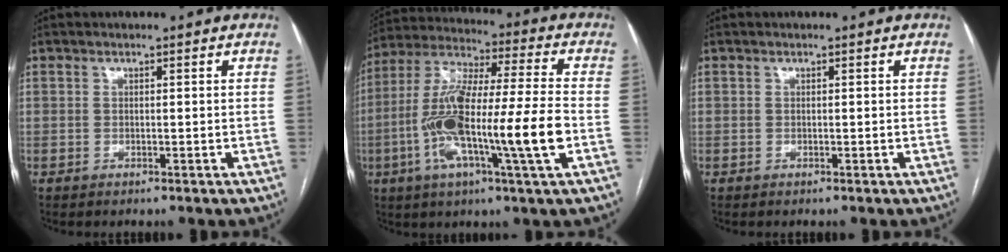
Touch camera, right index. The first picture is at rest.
{"total": 19.1, "force": [-4.5, 0.9, 18.6], "torque": [-0.359, -0.004, -0.085]}
{"total": 0.0}